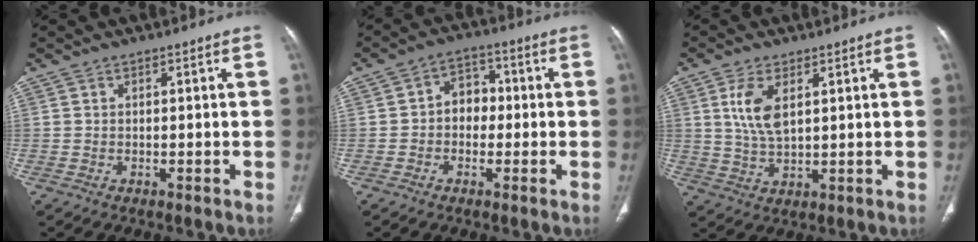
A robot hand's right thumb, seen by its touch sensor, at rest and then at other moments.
{"total": 5.9, "force": [-0.5, 4.7, 3.5], "torque": [-0.021, 0.024, -0.021]}
{"total": 7.0, "force": [2.4, 3.3, 5.7], "torque": [-0.116, -0.012, 0.053]}